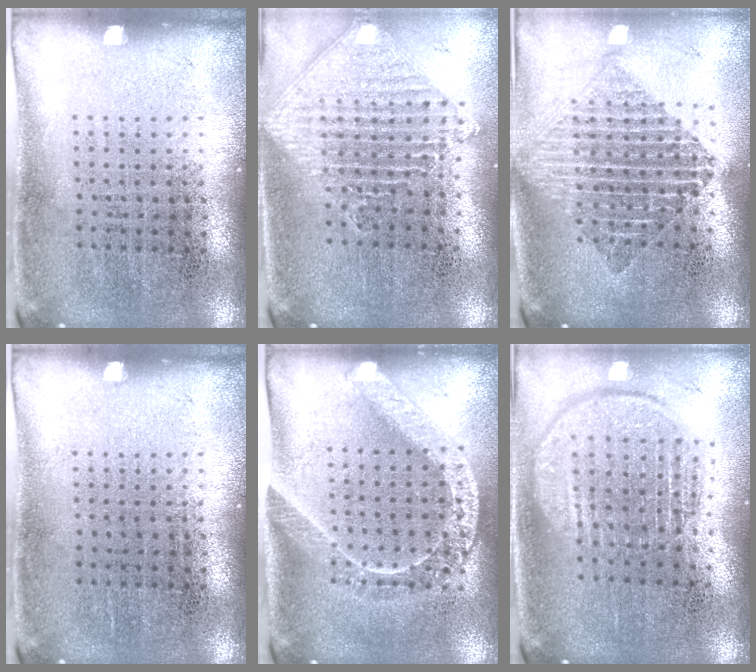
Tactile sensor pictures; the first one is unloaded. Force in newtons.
{"total": 1.5, "press": 1.3, "slide": 0.6}
{"total": 1.9, "press": 1.6, "slide": 1.0}
{"total": 0.0}
{"total": 1.9, "press": 1.7, "slide": 0.9}
{"total": 1.9, "press": 1.7, "slide": 1.0}